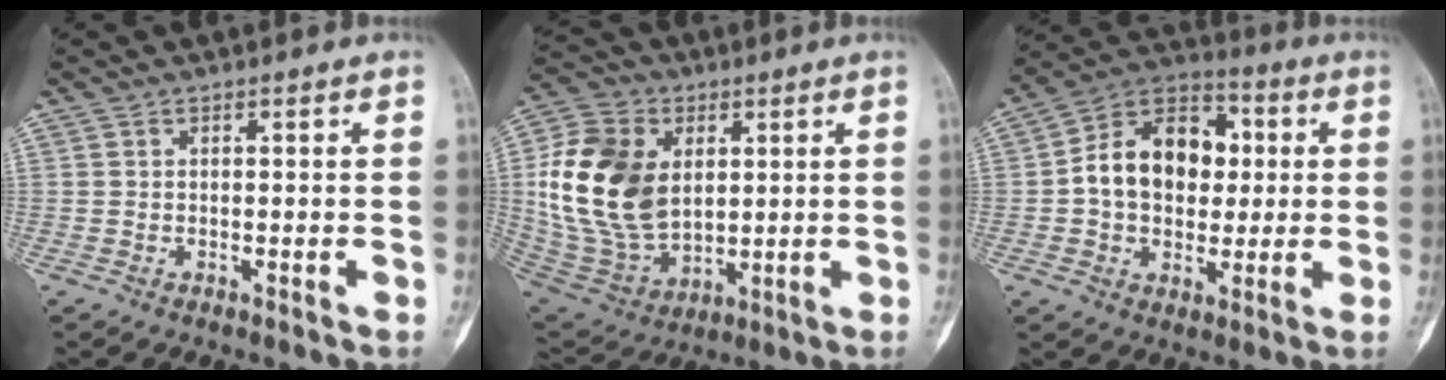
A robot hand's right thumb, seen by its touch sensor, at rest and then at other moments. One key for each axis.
{"total": 20.4, "fx": 3.2, "fy": 14.2, "fz": 14.3, "tx": -0.271, "ty": -0.013, "tz": 0.072}
{"total": 16.4, "fx": 1.4, "fy": 11.8, "fz": 11.3, "tx": -0.140, "ty": 0.023, "tz": 0.014}